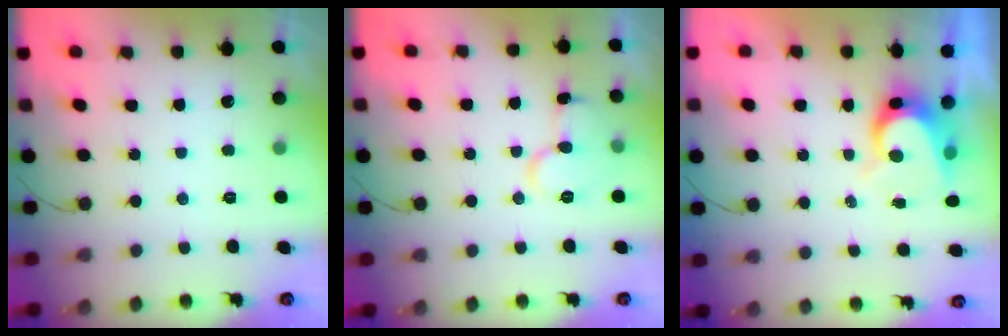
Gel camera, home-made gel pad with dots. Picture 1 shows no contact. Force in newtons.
{"total": 9.2, "press": 9.1, "slide": 1.1}
{"total": 8.1, "press": 8.1, "slide": 0.7}